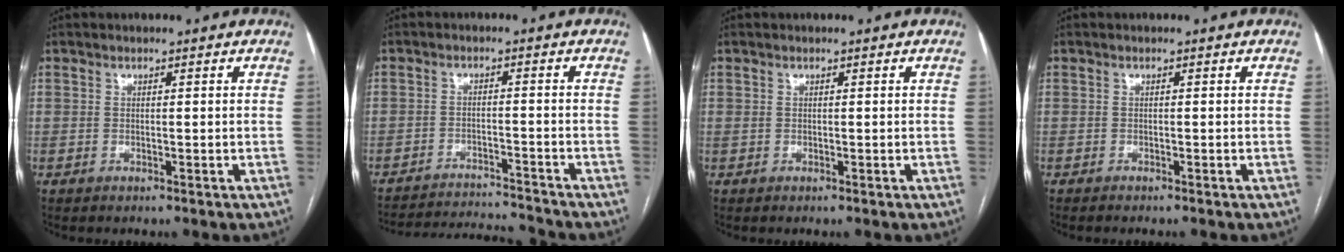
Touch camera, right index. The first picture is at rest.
{"total": 10.5, "force": [-10.4, -0.1, 1.0], "torque": [-0.020, 0.004, -0.160]}
{"total": 0.0}
{"total": 2.1, "force": [-1.8, 0.3, 0.9], "torque": [-0.013, -0.003, -0.021]}